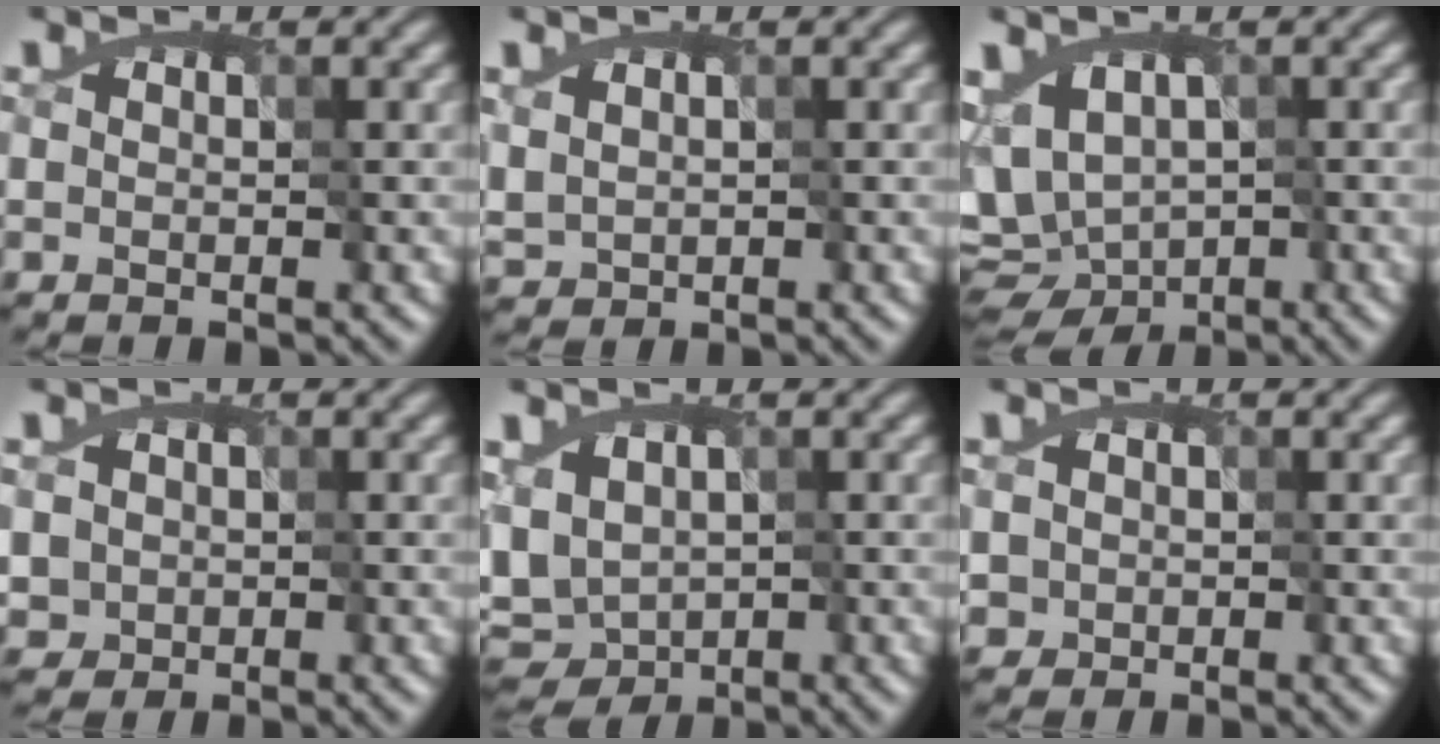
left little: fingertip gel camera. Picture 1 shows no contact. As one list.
[{"total": 1.2, "force": [0.3, 1.1, 0.5], "torque": [-0.032, -0.006, 0.029]}, {"total": 5.1, "force": [-2.6, 3.3, 2.9], "torque": [-0.034, -0.016, -0.030]}, {"total": 2.6, "force": [-0.3, 2.6, 0.5], "torque": [-0.022, -0.004, 0.006]}, {"total": 3.6, "force": [-1.5, 2.8, 1.8], "torque": [-0.030, -0.017, -0.017]}, {"total": 1.4, "force": [-0.5, 1.3, 0.0], "torque": [-0.016, -0.006, 0.008]}]